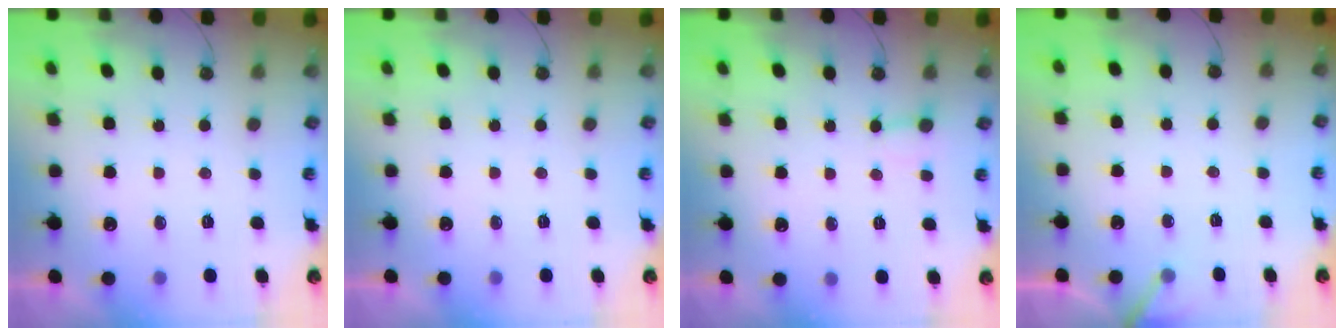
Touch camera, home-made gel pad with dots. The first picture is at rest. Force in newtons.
{"total": 0.0}
{"total": 3.0, "press": 3.0, "slide": 0.2}
{"total": 2.8, "press": 2.8, "slide": 0.2}